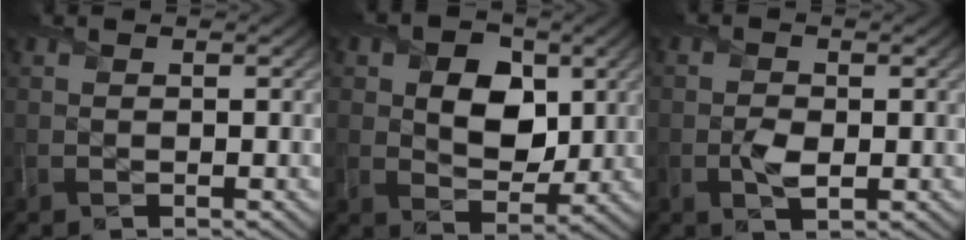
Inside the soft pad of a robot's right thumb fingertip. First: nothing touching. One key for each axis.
{"total": 7.8, "fx": 2.0, "fy": 5.6, "fz": 5.1, "tx": -0.095, "ty": 0.001, "tz": 0.026}
{"total": 2.5, "fx": -0.6, "fy": 1.7, "fz": 1.8, "tx": -0.036, "ty": -0.006, "tz": -0.011}